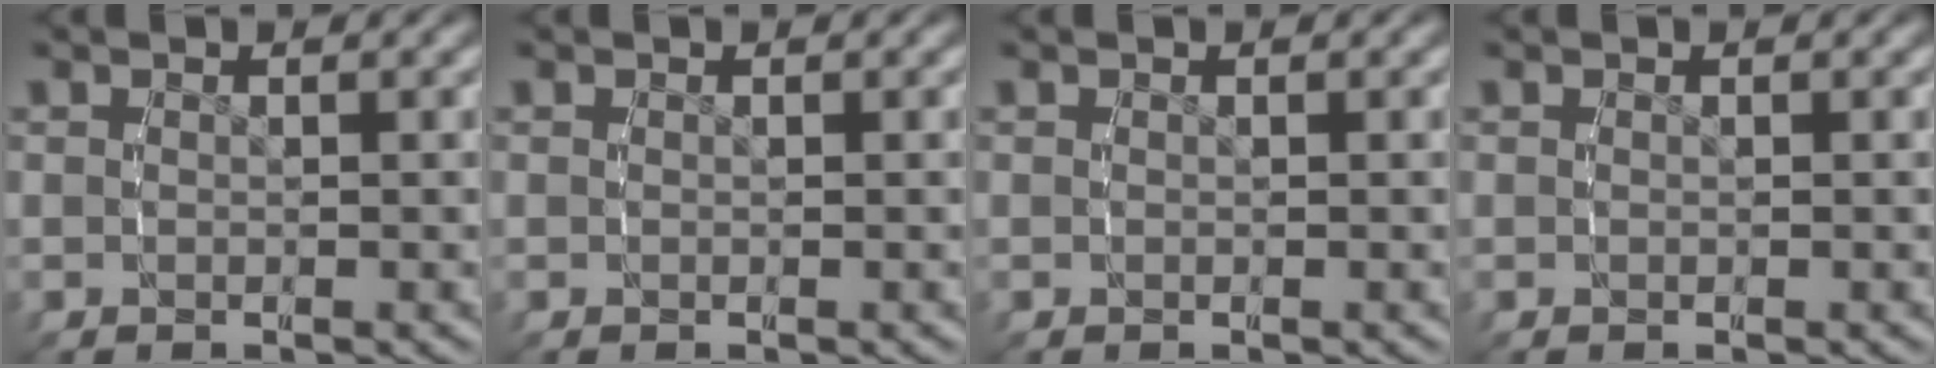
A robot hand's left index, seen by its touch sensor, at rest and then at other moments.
{"total": 0.0}
{"total": 0.0}
{"total": 0.0}